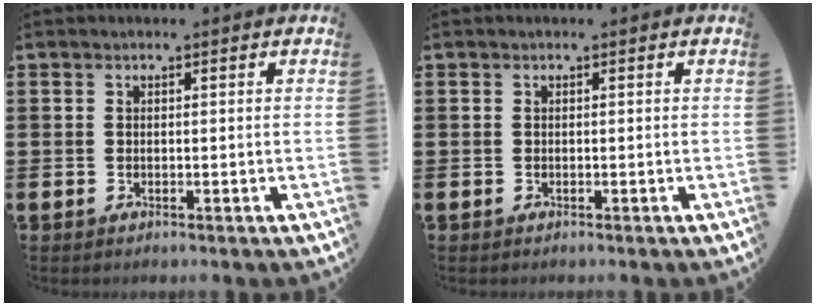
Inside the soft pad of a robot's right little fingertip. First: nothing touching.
{"total": 0.0}